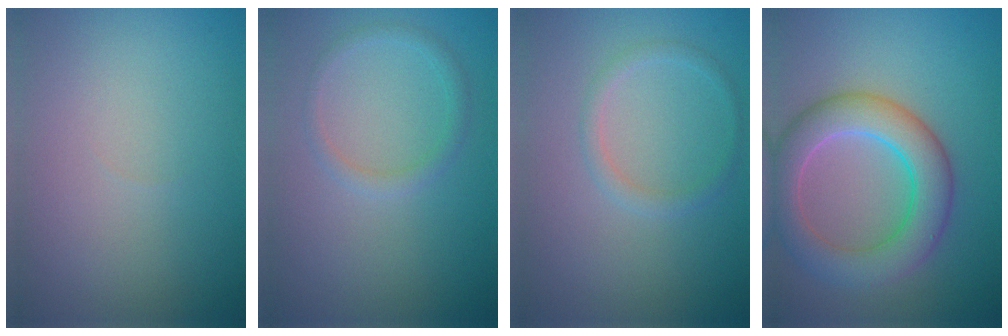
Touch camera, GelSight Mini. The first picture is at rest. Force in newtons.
{"total": 1.4, "press": 1.3, "slide": 0.2}
{"total": 1.4, "press": 1.4, "slide": 0.1}
{"total": 6.5, "press": 6.5, "slide": 0.3}